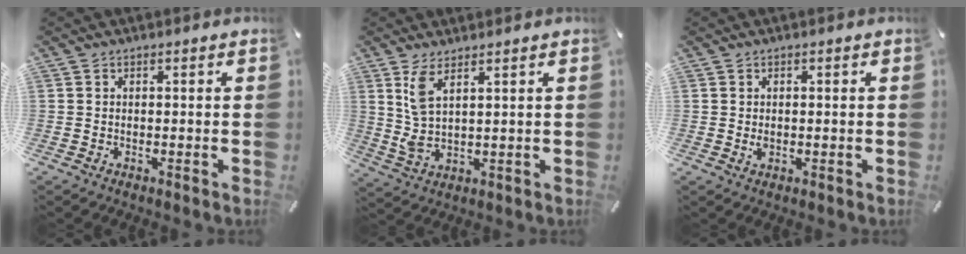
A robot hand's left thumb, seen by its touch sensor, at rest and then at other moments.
{"total": 6.6, "force": [3.7, 1.8, 5.1], "torque": [-0.117, -0.011, 0.067]}
{"total": 1.2, "force": [-0.1, 0.9, 0.8], "torque": [-0.009, -0.001, -0.004]}